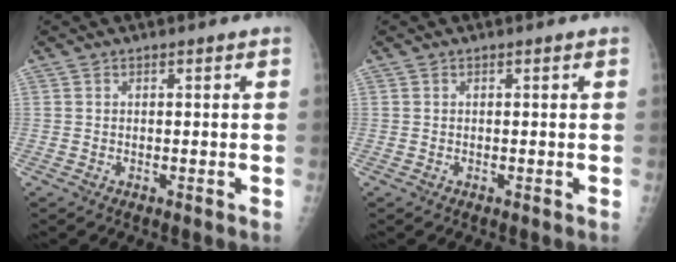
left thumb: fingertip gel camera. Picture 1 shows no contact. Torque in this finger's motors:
{"motor_torque": [-0.01, 0.06, -0.15, -0.03, 0.00]}